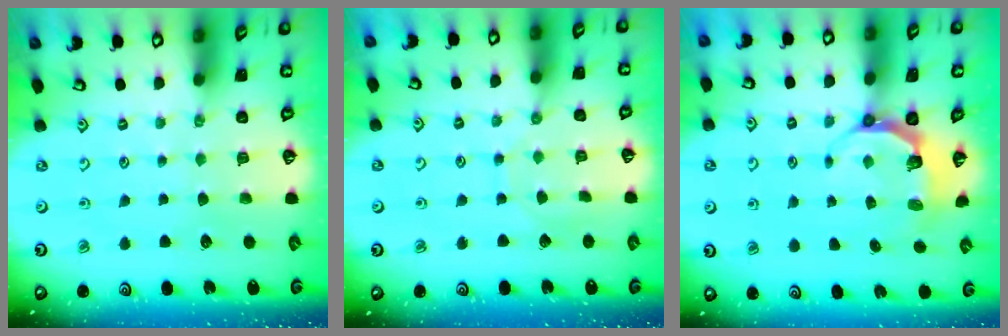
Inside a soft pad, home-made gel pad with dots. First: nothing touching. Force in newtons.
{"total": 5.9, "press": 5.9, "slide": 0.2}
{"total": 5.6, "press": 4.5, "slide": 3.3}